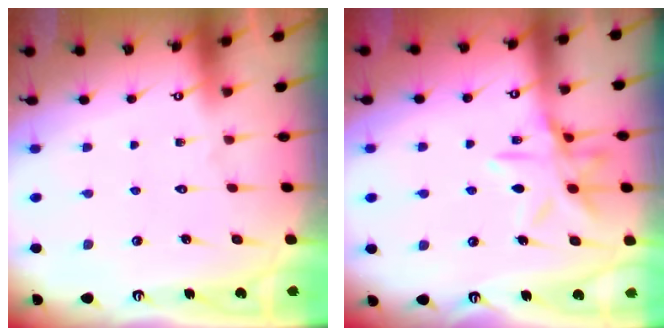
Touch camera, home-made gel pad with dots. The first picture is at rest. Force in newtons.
{"total": 12.1, "press": 12.0, "slide": 0.9}